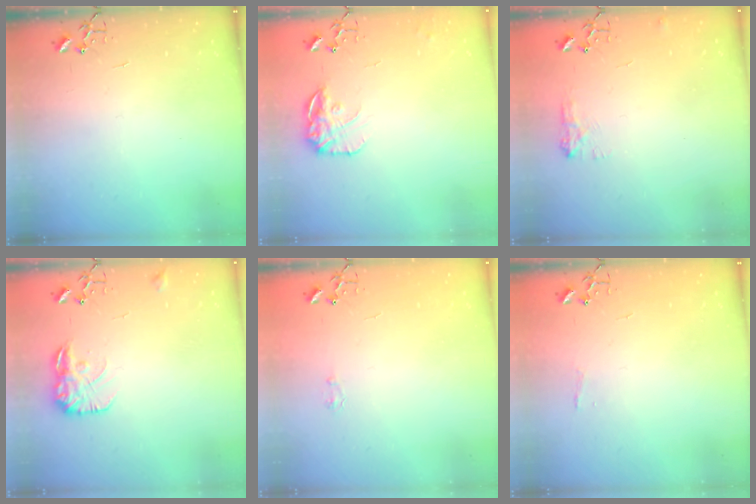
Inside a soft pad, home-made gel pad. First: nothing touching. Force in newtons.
{"total": 12.9, "press": 12.8, "slide": 0.6}
{"total": 7.4, "press": 7.4, "slide": 0.5}
{"total": 11.7, "press": 11.7, "slide": 0.4}
{"total": 4.1, "press": 4.0, "slide": 0.7}
{"total": 3.7, "press": 3.7, "slide": 0.4}